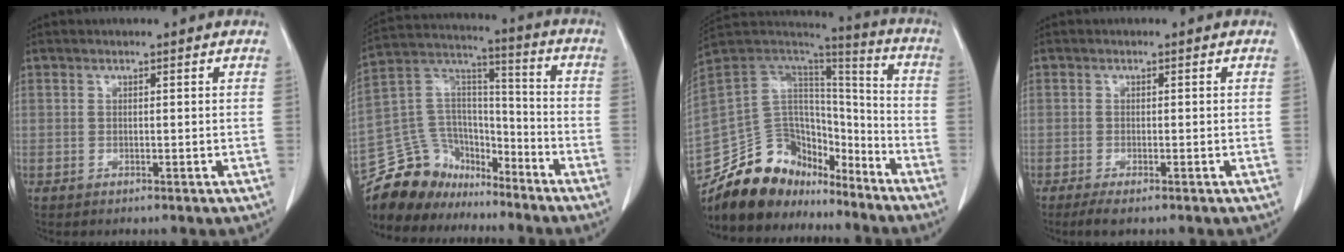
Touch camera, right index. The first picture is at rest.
{"total": 15.8, "force": [-13.7, 7.6, 2.3], "torque": [-0.052, 0.074, -0.244]}
{"total": 19.1, "force": [-15.8, 9.2, 5.5], "torque": [-0.094, 0.061, -0.264]}
{"total": 2.6, "force": [-1.8, 0.3, 1.8], "torque": [-0.032, -0.008, -0.031]}